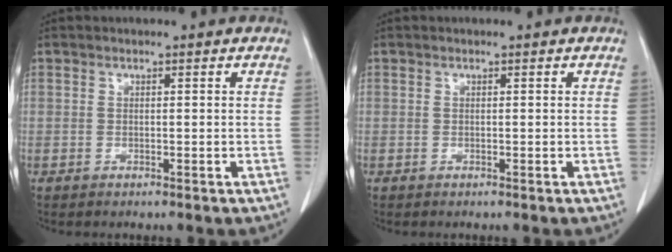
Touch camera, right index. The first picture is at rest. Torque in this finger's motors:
{"motor_torque": [0.00, 0.00, 0.00, 0.00]}